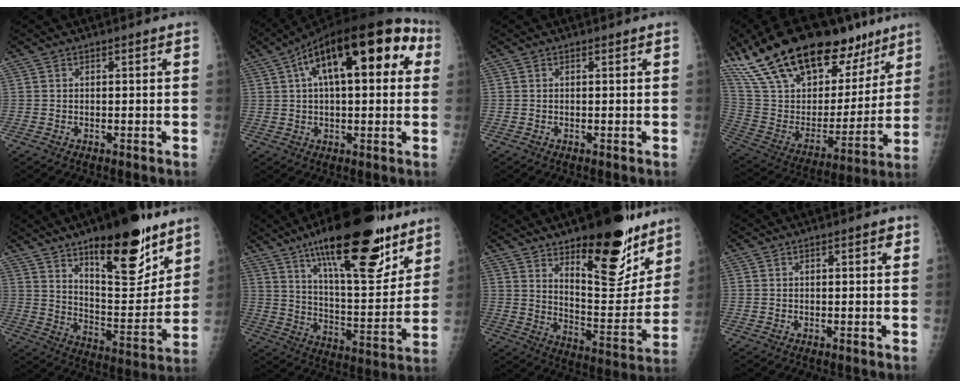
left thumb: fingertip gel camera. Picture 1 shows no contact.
{"total": 21.7, "force": [6.8, 9.4, 18.3], "torque": [-0.263, 0.041, 0.098]}
{"total": 0.0}
{"total": 33.1, "force": [22.2, 14.5, 19.8], "torque": [-0.315, -0.034, 0.378]}
{"total": 22.6, "force": [14.1, 8.0, 15.7], "torque": [-0.190, -0.081, 0.225]}
{"total": 26.4, "force": [16.7, 8.4, 18.6], "torque": [-0.250, -0.061, 0.266]}
{"total": 22.9, "force": [14.6, 8.6, 15.3], "torque": [-0.163, -0.095, 0.219]}
{"total": 1.6, "force": [0.6, 0.6, 1.4], "torque": [-0.015, 0.002, 0.006]}